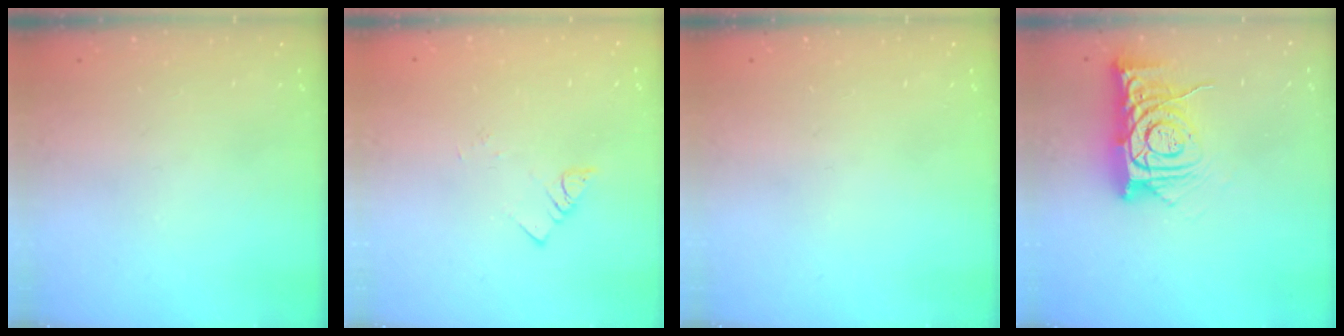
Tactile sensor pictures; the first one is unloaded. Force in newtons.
{"total": 1.9, "press": 1.9, "slide": 0.1}
{"total": 0.0}
{"total": 12.0, "press": 11.9, "slide": 1.2}